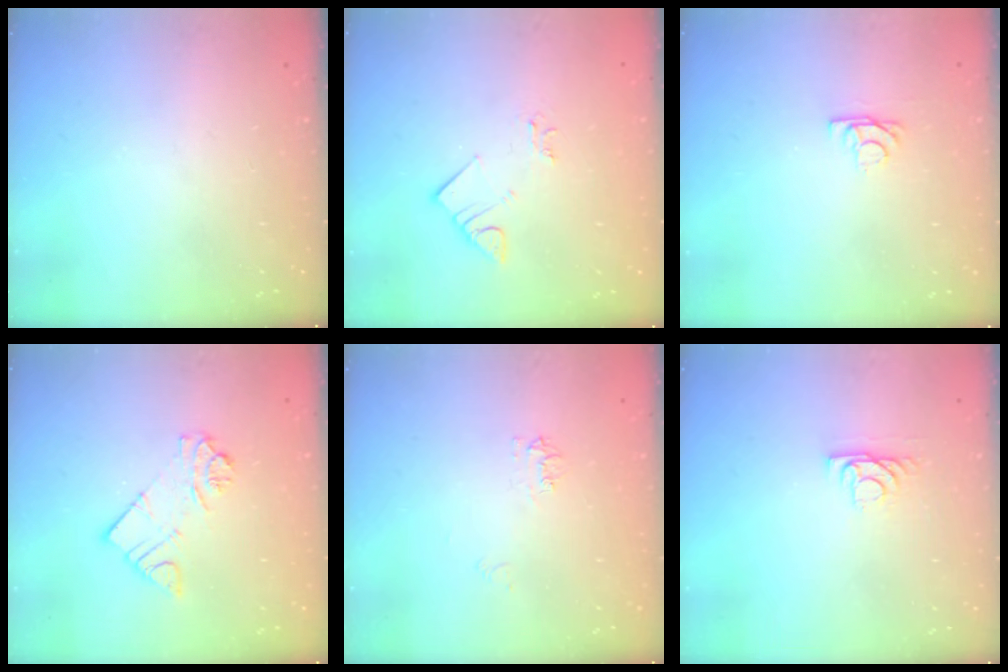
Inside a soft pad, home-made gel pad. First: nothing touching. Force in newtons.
{"total": 3.3, "press": 3.3, "slide": 0.3}
{"total": 4.2, "press": 4.2, "slide": 0.4}
{"total": 7.8, "press": 7.8, "slide": 0.8}
{"total": 5.2, "press": 5.2, "slide": 0.8}
{"total": 4.2, "press": 4.1, "slide": 0.6}